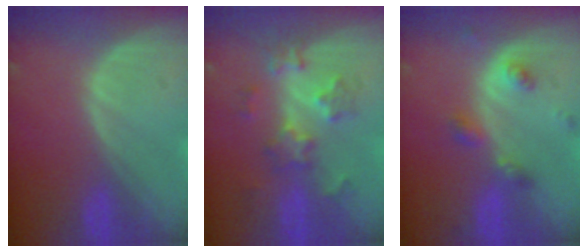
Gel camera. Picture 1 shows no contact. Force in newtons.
{"total": 6.5, "press": 5.9, "slide": 2.7}
{"total": 4.0, "press": 4.0, "slide": 0.9}